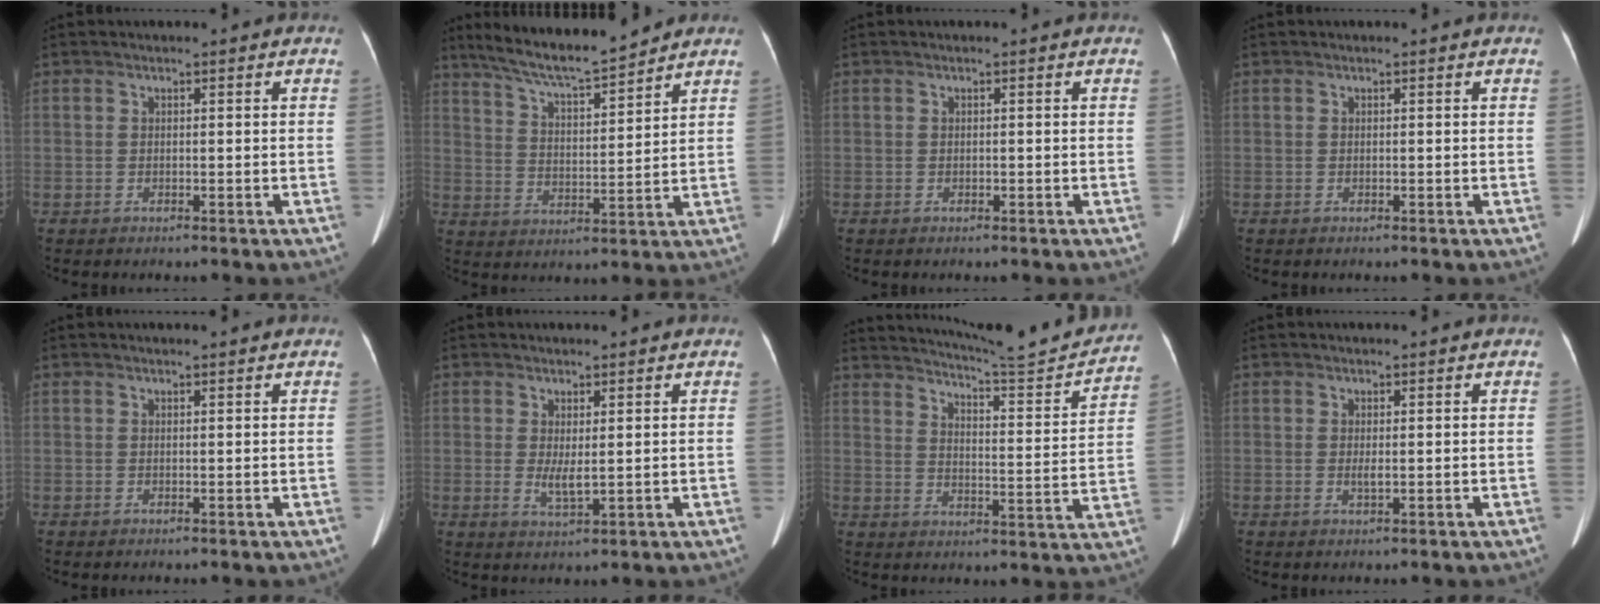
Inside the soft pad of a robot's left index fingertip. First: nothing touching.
{"total": 12.0, "force": [10.7, 0.6, 5.3], "torque": [-0.095, 0.008, 0.185]}
{"total": 0.0}
{"total": 0.0}
{"total": 1.4, "force": [1.3, -0.1, 0.5], "torque": [-0.008, 0.008, 0.021]}
{"total": 2.8, "force": [0.6, 0.5, 2.7], "torque": [-0.053, -0.006, 0.020]}
{"total": 18.7, "force": [17.8, -0.2, 5.8], "torque": [-0.091, -0.060, 0.233]}
{"total": 1.2, "force": [0.3, 0.2, 1.1], "torque": [-0.025, 0.000, 0.007]}